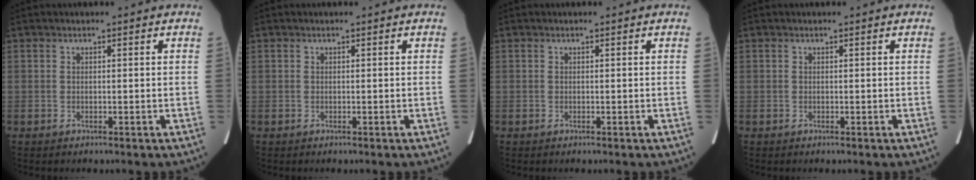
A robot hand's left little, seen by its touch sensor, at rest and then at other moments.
{"total": 0.0}
{"total": 0.0}
{"total": 0.0}